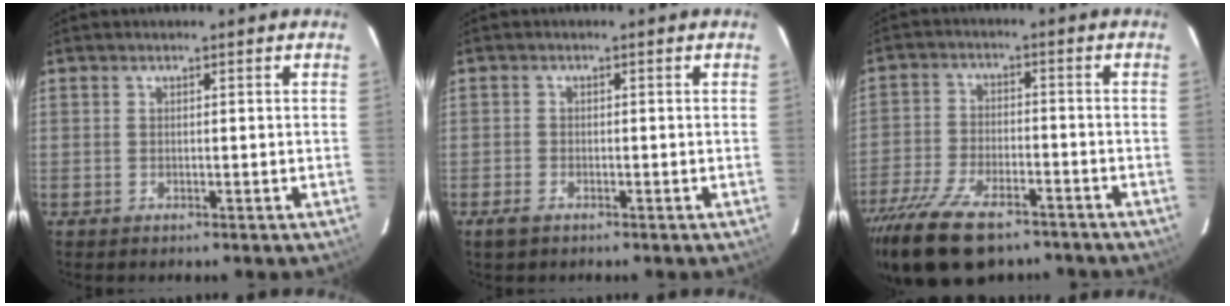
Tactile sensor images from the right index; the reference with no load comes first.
{"total": 2.4, "force": [-1.7, 1.2, 1.2], "torque": [-0.027, -0.003, -0.034]}
{"total": 17.1, "force": [-12.7, 6.9, 9.2], "torque": [-0.206, -0.034, -0.219]}